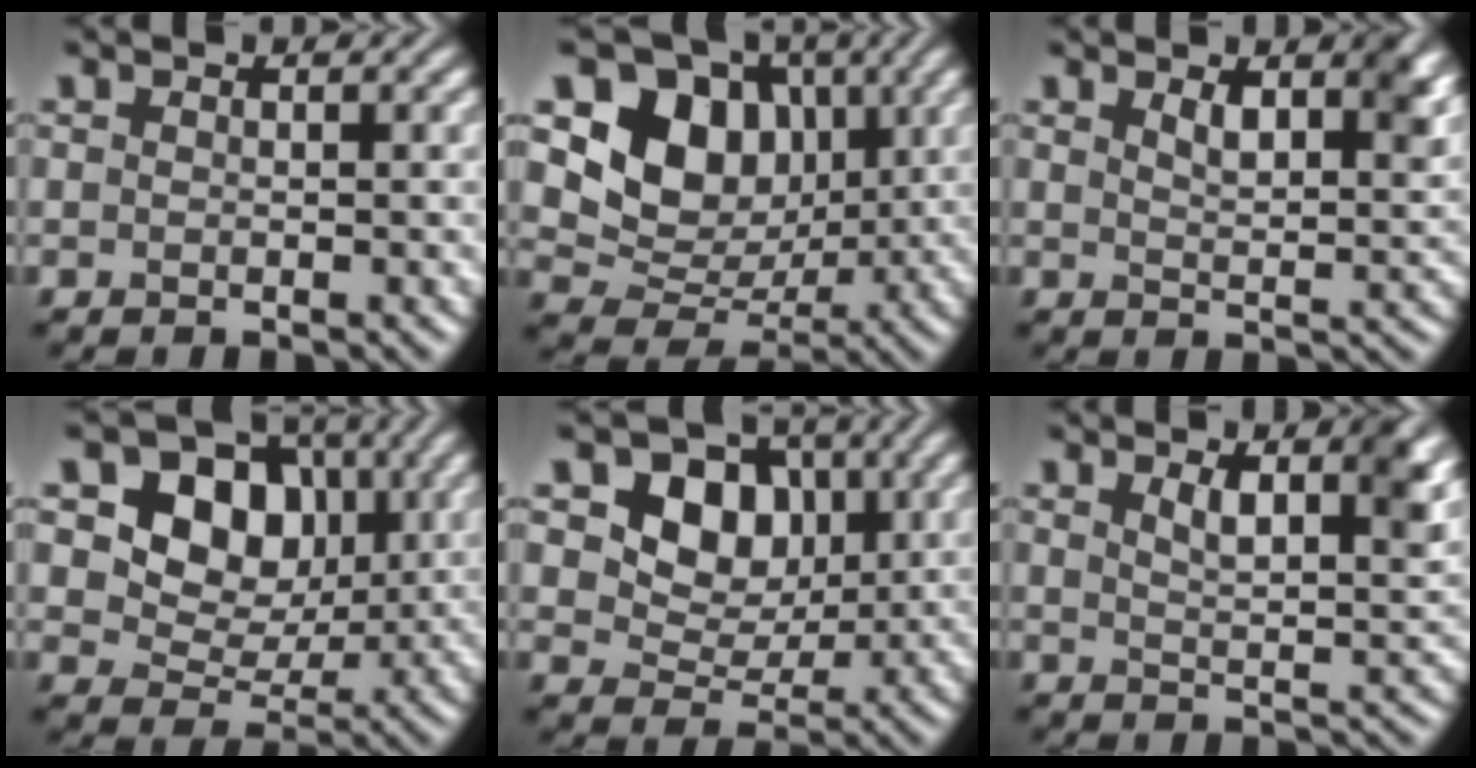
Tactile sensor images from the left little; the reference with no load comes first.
{"total": 8.8, "force": [2.5, 7.0, 4.7], "torque": [-0.074, -0.012, 0.035]}
{"total": 4.3, "force": [2.4, 1.6, 3.1], "torque": [-0.049, -0.006, 0.040]}
{"total": 8.5, "force": [2.5, 6.6, 4.9], "torque": [-0.088, 0.007, 0.031]}
{"total": 7.0, "force": [2.3, 5.4, 3.8], "torque": [-0.073, -0.006, 0.038]}
{"total": 4.8, "force": [2.5, 1.6, 3.8], "torque": [-0.056, -0.004, 0.039]}